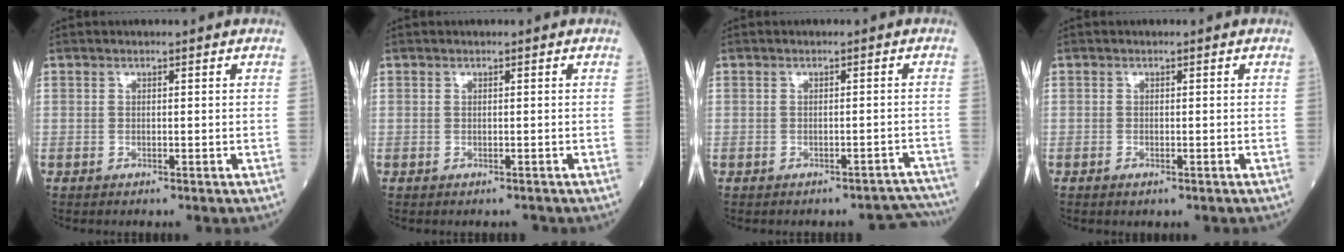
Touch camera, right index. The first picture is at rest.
{"total": 0.0}
{"total": 4.7, "force": [-4.5, 1.3, -0.2], "torque": [0.022, 0.020, -0.043]}
{"total": 0.7, "force": [-0.4, 0.3, 0.5], "torque": [-0.010, -0.001, -0.004]}